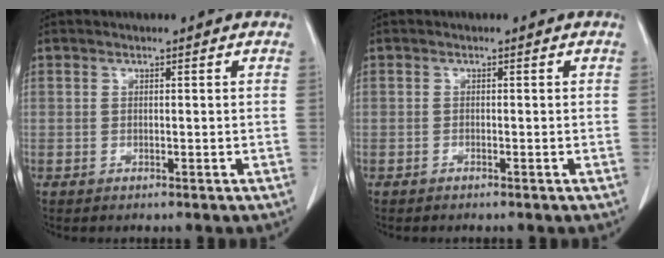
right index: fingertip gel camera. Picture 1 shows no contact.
{"total": 0.0}